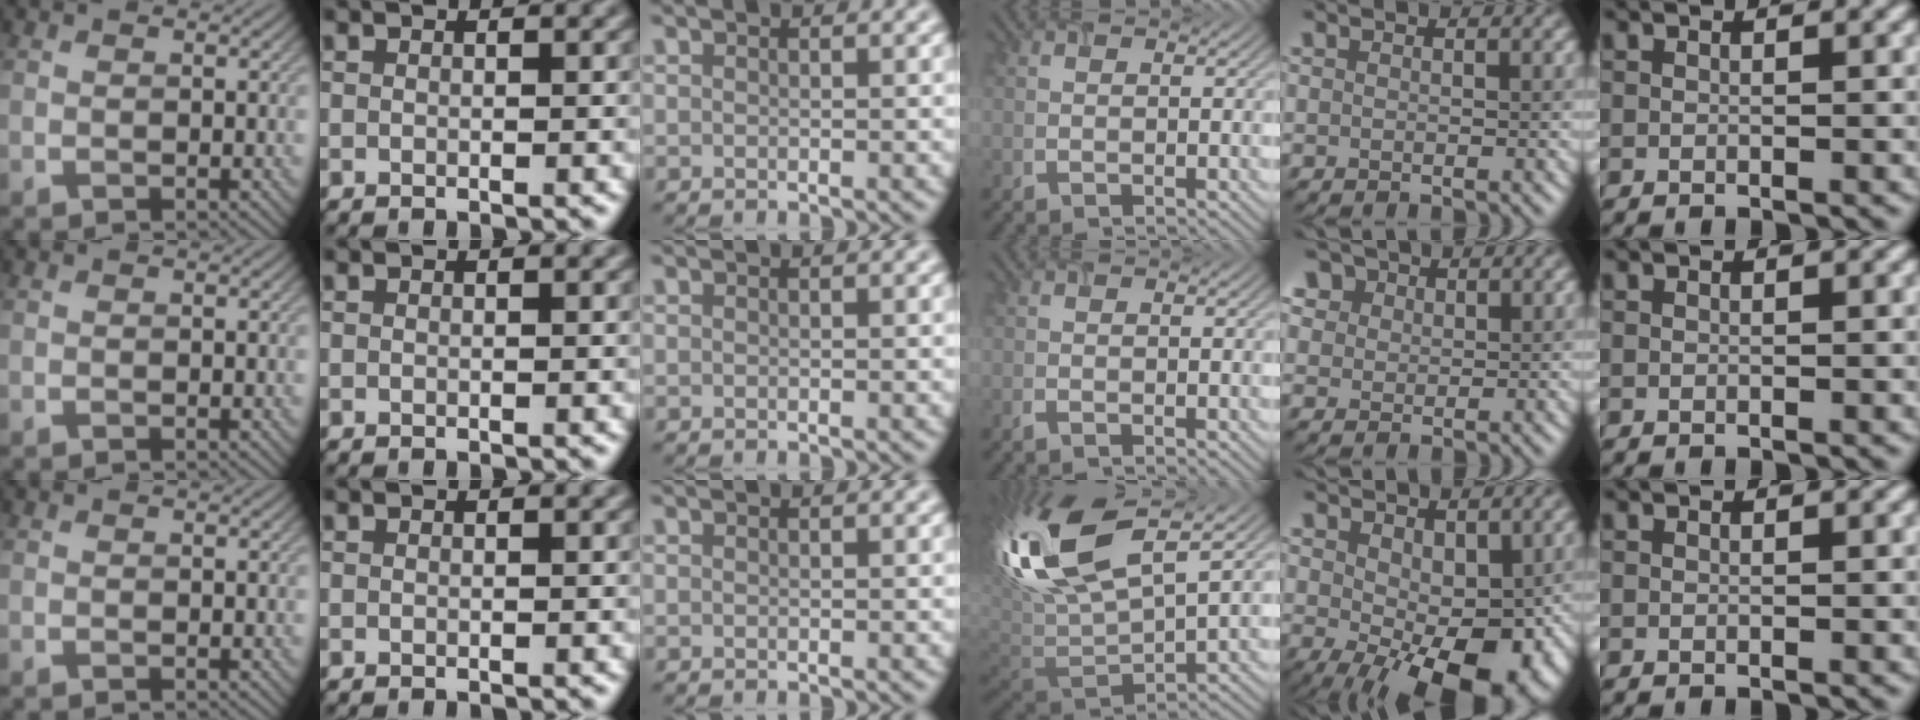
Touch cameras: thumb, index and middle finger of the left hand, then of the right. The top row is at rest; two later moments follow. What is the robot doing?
{"motion": "close", "object": "airpods case & airpods"}